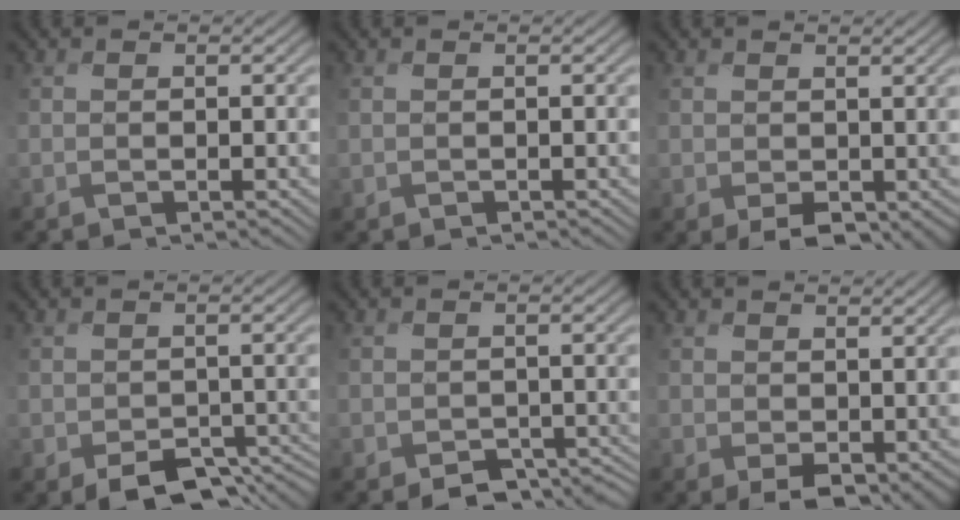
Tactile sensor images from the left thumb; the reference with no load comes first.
{"total": 0.0}
{"total": 3.3, "force": [-0.3, 2.3, 2.3], "torque": [-0.049, -0.014, -0.001]}
{"total": 5.2, "force": [-3.1, 3.2, 2.6], "torque": [-0.041, -0.025, -0.041]}
{"total": 3.6, "force": [-2.2, 2.5, 1.5], "torque": [-0.023, -0.019, -0.033]}
{"total": 3.5, "force": [0.3, 2.4, 2.5], "torque": [-0.052, -0.015, 0.013]}